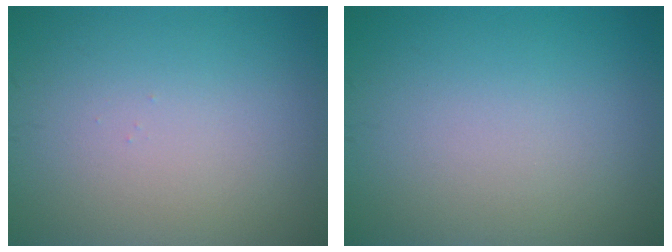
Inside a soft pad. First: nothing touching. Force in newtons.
{"total": 0.0}